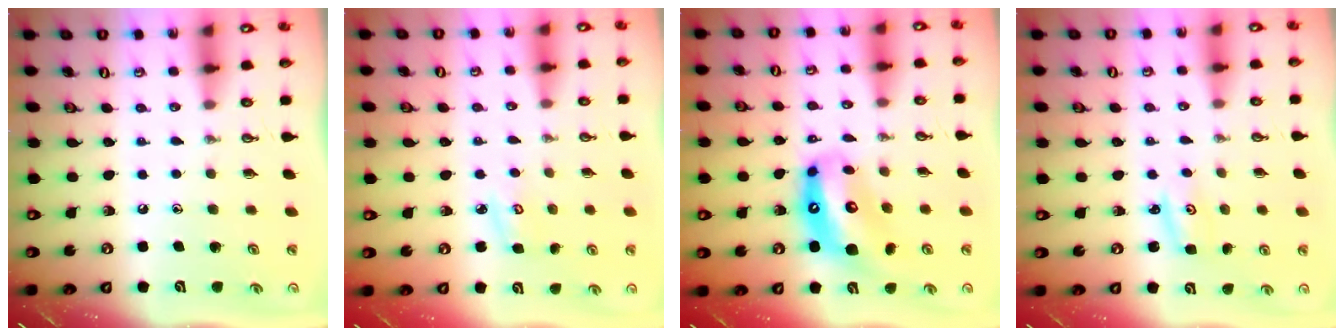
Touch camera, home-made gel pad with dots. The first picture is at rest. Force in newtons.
{"total": 4.2, "press": 4.2, "slide": 0.5}
{"total": 12.6, "press": 12.5, "slide": 1.5}
{"total": 2.7, "press": 2.7, "slide": 0.3}